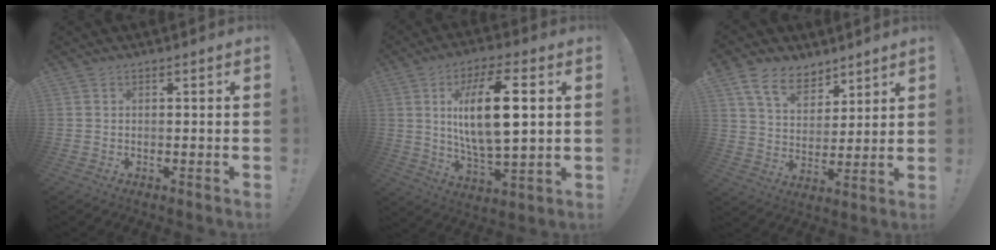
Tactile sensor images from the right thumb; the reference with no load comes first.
{"total": 18.0, "force": [3.6, 6.2, 16.5], "torque": [-0.305, -0.008, 0.043]}
{"total": 11.6, "force": [7.9, 7.1, 4.7], "torque": [-0.093, -0.046, 0.155]}